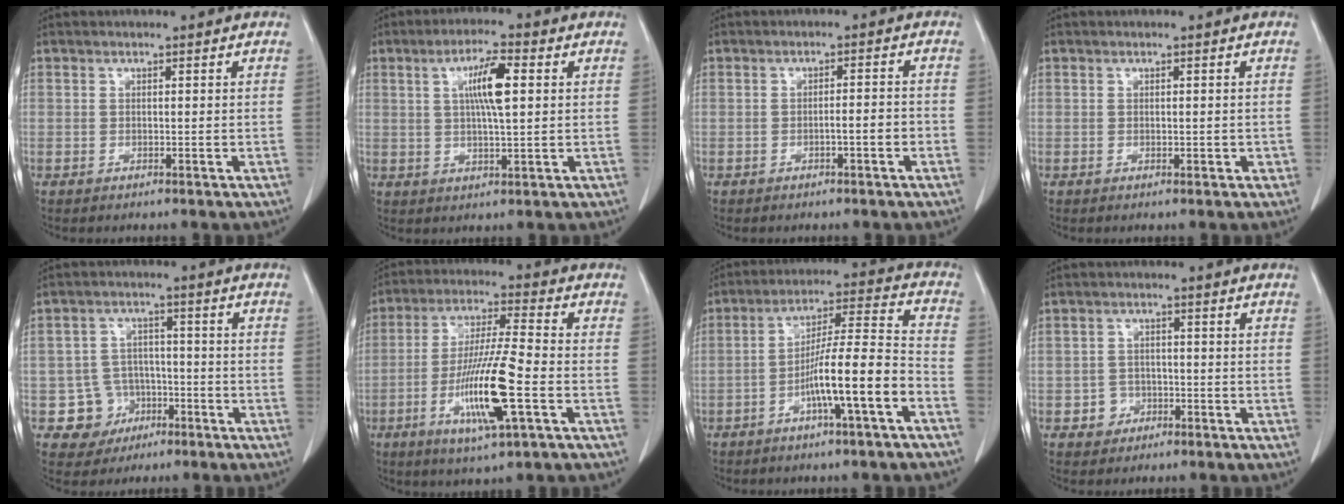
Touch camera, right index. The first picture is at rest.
{"total": 7.0, "force": [1.7, 0.8, 6.7], "torque": [-0.122, 0.005, 0.031]}
{"total": 2.6, "force": [-1.1, 0.2, 2.4], "torque": [-0.036, 0.003, -0.018]}
{"total": 1.0, "force": [-0.1, 0.6, 0.8], "torque": [-0.010, 0.001, 0.000]}
{"total": 6.5, "force": [-2.5, 6.0, 0.4], "torque": [0.000, 0.015, -0.031]}
{"total": 13.6, "force": [-4.2, 0.6, 12.9], "torque": [-0.251, -0.016, -0.078]}
{"total": 12.0, "force": [-5.0, 0.0, 10.9], "torque": [-0.190, 0.015, -0.085]}
{"total": 2.9, "force": [-1.3, 2.6, 0.4], "torque": [-0.003, 0.011, -0.018]}